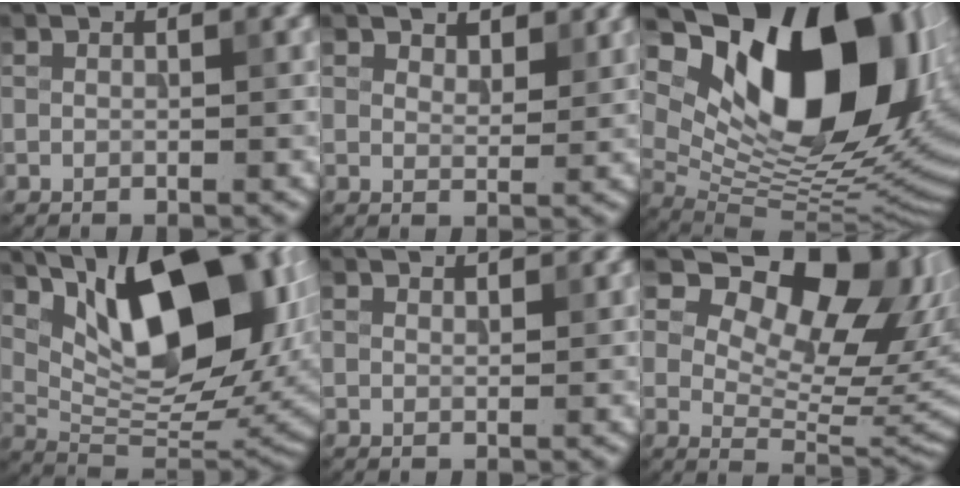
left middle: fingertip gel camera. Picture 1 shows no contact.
{"total": 2.4, "force": [2.1, 0.9, 0.8], "torque": [-0.016, -0.001, 0.026]}
{"total": 19.2, "force": [7.2, 10.3, 14.5], "torque": [-0.228, 0.013, 0.135]}
{"total": 15.7, "force": [6.6, 7.1, 12.4], "torque": [-0.181, 0.001, 0.119]}
{"total": 0.8, "force": [0.8, 0.2, 0.1], "torque": [-0.001, 0.000, 0.015]}
{"total": 12.5, "force": [6.2, 7.0, 8.3], "torque": [-0.109, 0.003, 0.106]}